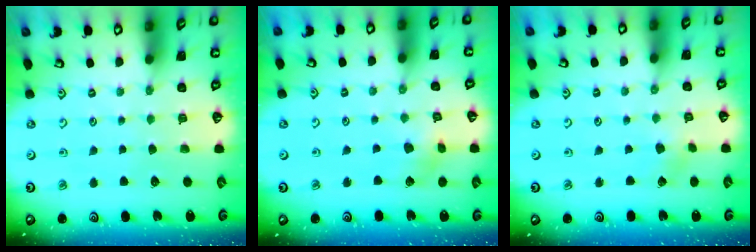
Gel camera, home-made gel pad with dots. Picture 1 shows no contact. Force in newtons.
{"total": 4.5, "press": 4.5, "slide": 0.4}
{"total": 2.2, "press": 2.2, "slide": 0.3}